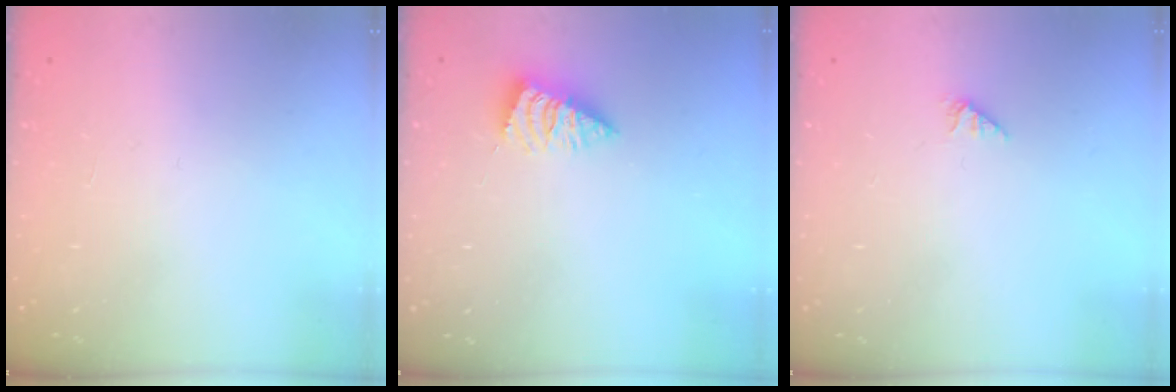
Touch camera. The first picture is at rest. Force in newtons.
{"total": 0.9, "press": 0.9, "slide": 0.1}
{"total": 1.0, "press": 1.0, "slide": 0.2}